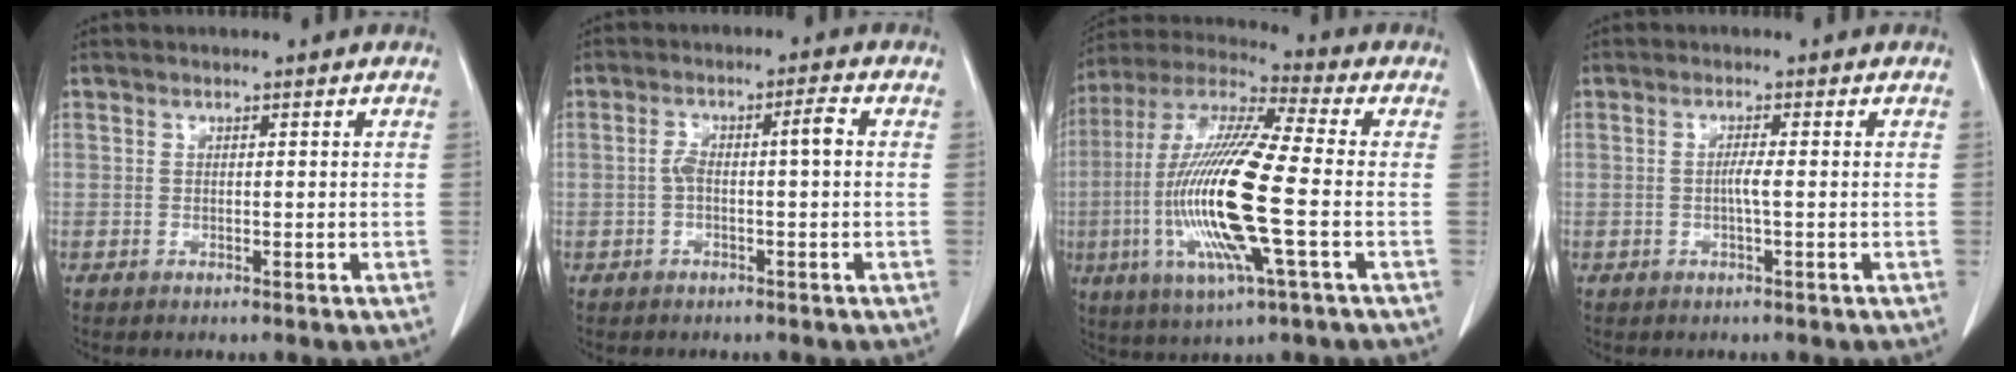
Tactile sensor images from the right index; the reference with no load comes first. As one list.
[{"total": 4.3, "force": [-0.1, 0.7, 4.2], "torque": [-0.080, 0.021, 0.002]}, {"total": 19.0, "force": [-3.4, 1.5, 18.6], "torque": [-0.394, -0.013, -0.069]}, {"total": 1.6, "force": [-0.3, -0.2, 1.6], "torque": [-0.030, 0.000, -0.006]}]